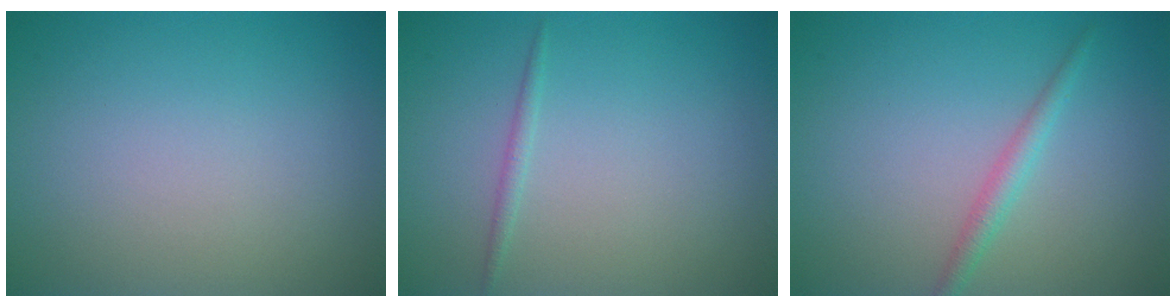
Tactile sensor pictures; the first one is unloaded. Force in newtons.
{"total": 0.8, "press": 0.8, "slide": 0.0}
{"total": 1.6, "press": 1.6, "slide": 0.0}